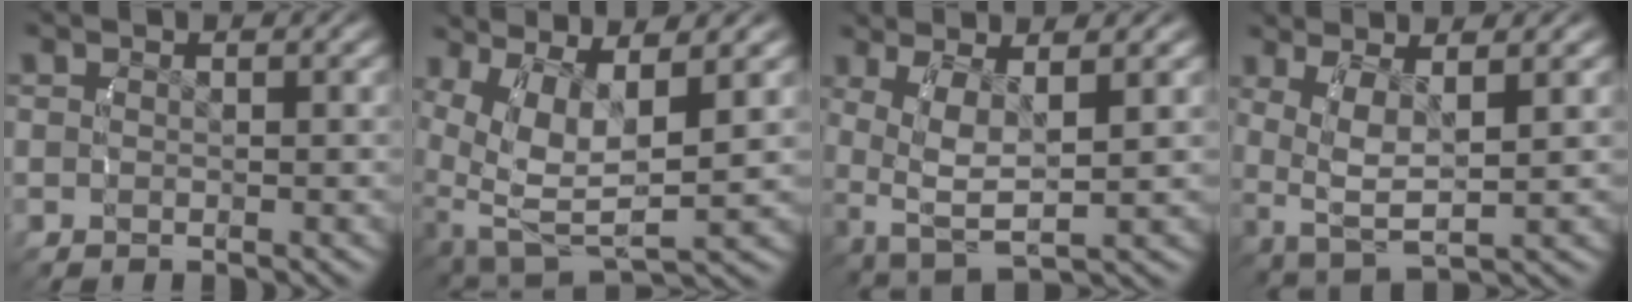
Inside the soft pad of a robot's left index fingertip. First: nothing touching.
{"total": 7.9, "force": [-0.3, 4.7, 6.3], "torque": [-0.141, -0.055, 0.027]}
{"total": 6.2, "force": [-0.2, 3.3, 5.2], "torque": [-0.116, -0.026, 0.017]}
{"total": 5.9, "force": [0.4, 3.1, 4.9], "torque": [-0.107, -0.018, 0.021]}